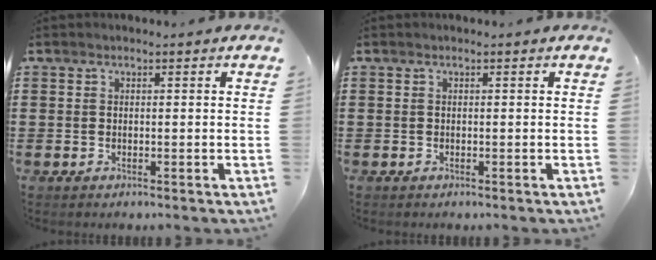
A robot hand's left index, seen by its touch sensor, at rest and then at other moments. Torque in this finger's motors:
{"motor_torque": [0.00, 0.00, 0.01, -0.01]}